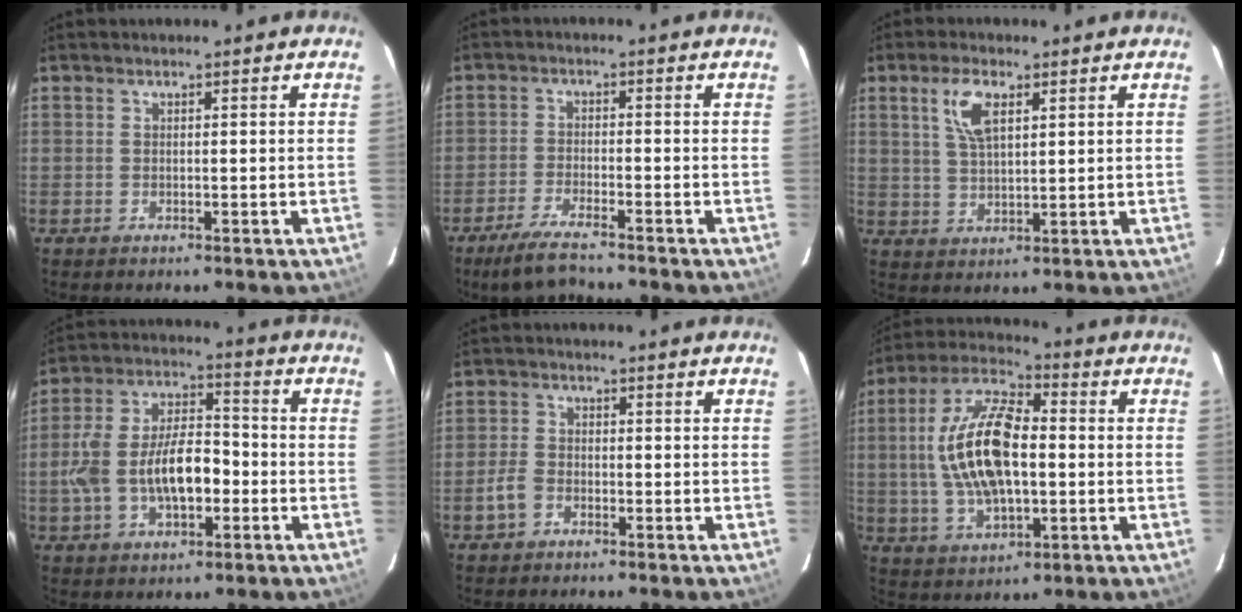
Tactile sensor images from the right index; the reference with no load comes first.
{"total": 7.0, "force": [-5.9, 1.1, 3.7], "torque": [-0.096, -0.014, -0.108]}
{"total": 6.3, "force": [2.8, 2.6, 5.0], "torque": [-0.098, 0.008, 0.058]}
{"total": 13.5, "force": [-3.2, 6.8, 11.2], "torque": [-0.229, 0.017, -0.049]}
{"total": 3.8, "force": [-2.0, 2.6, 1.8], "torque": [-0.046, 0.007, -0.038]}
{"total": 16.7, "force": [0.0, 7.7, 14.8], "torque": [-0.299, 0.012, 0.001]}